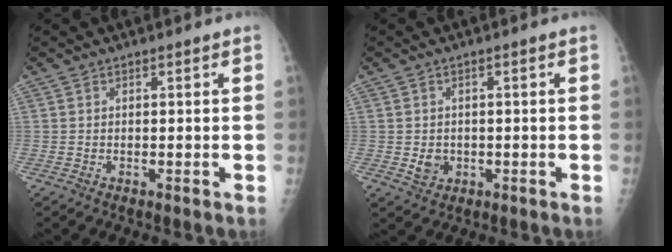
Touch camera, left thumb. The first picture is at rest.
{"total": 2.9, "force": [-0.6, 2.6, 1.3], "torque": [-0.010, 0.000, 0.000]}